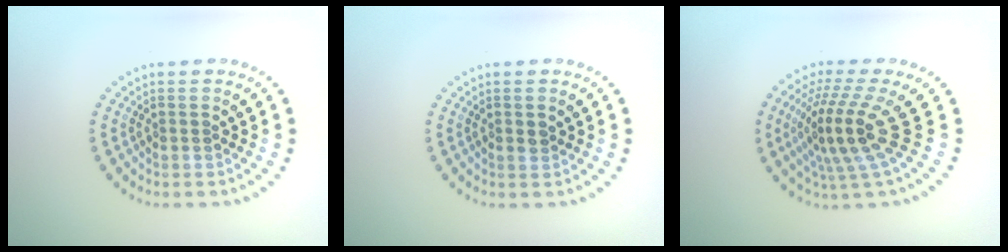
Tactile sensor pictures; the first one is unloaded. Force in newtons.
{"total": 0.7, "press": 0.7, "slide": 0.1}
{"total": 5.2, "press": 3.6, "slide": 3.7}